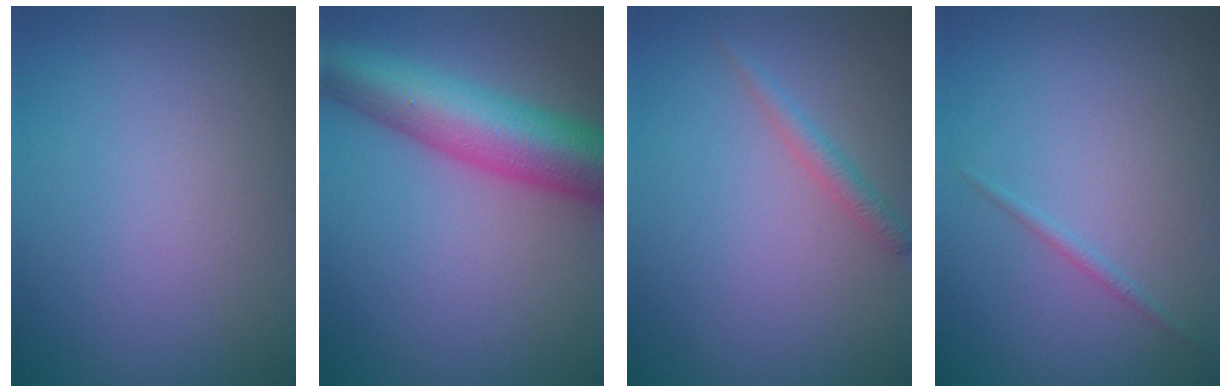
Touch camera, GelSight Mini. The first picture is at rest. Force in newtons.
{"total": 9.2, "press": 9.2, "slide": 0.2}
{"total": 1.4, "press": 1.4, "slide": 0.1}
{"total": 0.7, "press": 0.7, "slide": 0.0}